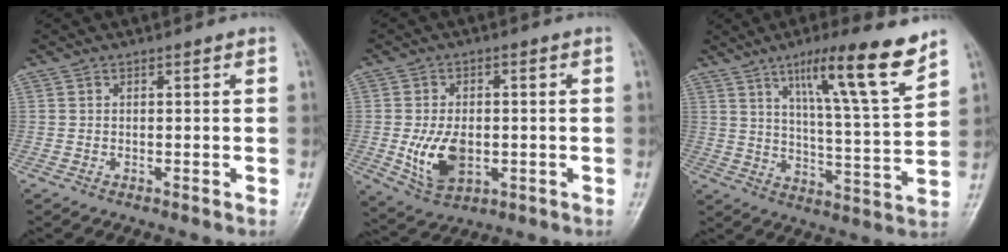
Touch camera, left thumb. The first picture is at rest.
{"total": 9.5, "force": [-1.5, 5.9, 7.3], "torque": [-0.121, -0.005, -0.014]}
{"total": 15.9, "force": [10.1, 1.3, 12.2], "torque": [-0.182, -0.054, 0.160]}